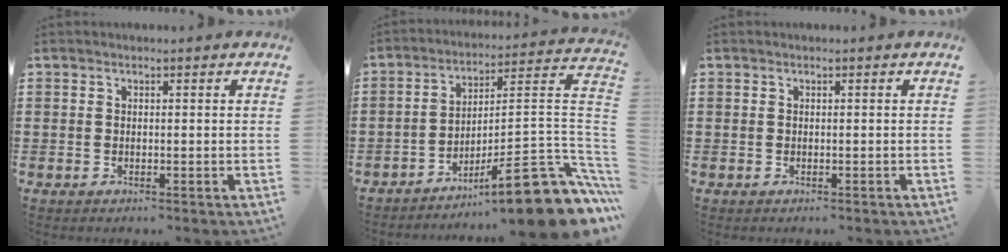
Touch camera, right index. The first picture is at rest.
{"total": 13.8, "force": [-8.9, 2.0, 10.4], "torque": [-0.125, 0.007, -0.155]}
{"total": 0.0}